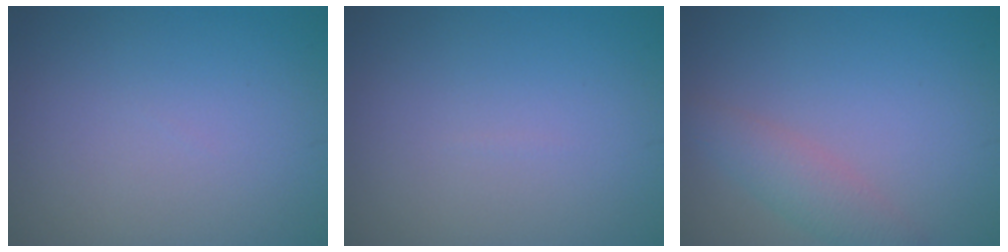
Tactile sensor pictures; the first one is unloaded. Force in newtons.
{"total": 0.0}
{"total": 2.7, "press": 2.7, "slide": 0.0}